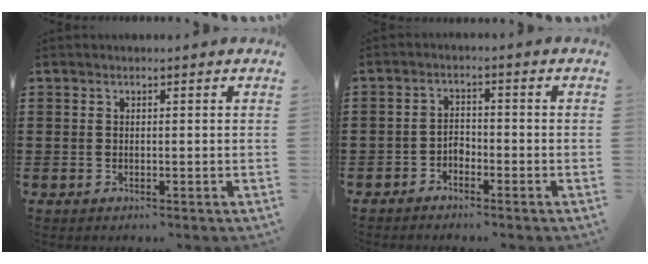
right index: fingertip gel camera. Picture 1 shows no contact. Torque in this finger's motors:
{"motor_torque": [1.09, 1.05, 0.22, 0.03]}